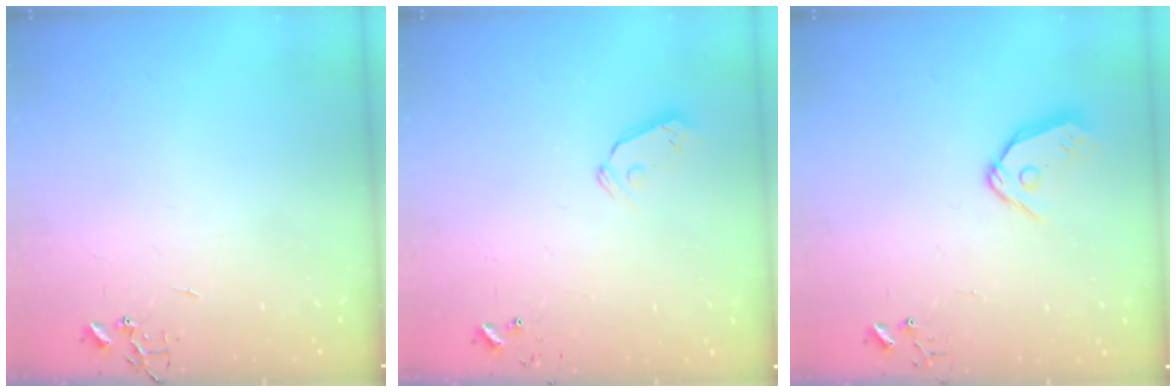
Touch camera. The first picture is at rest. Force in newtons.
{"total": 5.8, "press": 5.7, "slide": 0.9}
{"total": 9.4, "press": 9.4, "slide": 0.7}